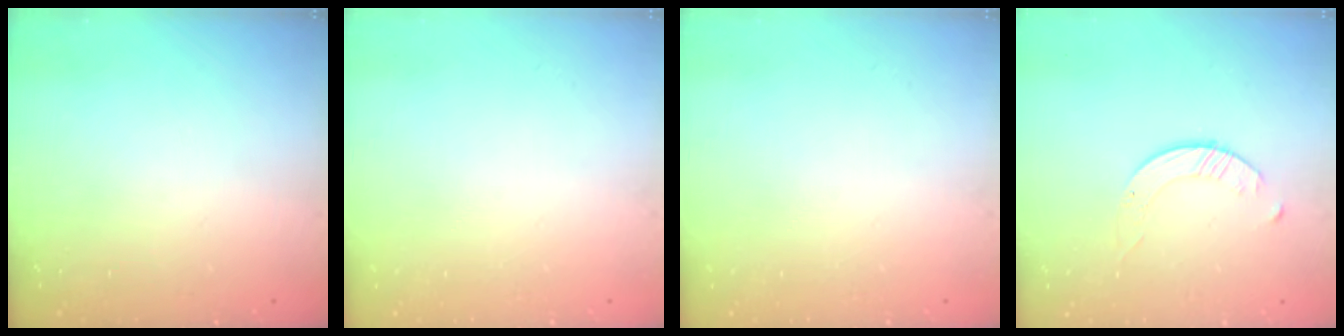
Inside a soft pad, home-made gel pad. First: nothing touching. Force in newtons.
{"total": 0.0}
{"total": 0.0}
{"total": 2.6, "press": 2.6, "slide": 0.3}